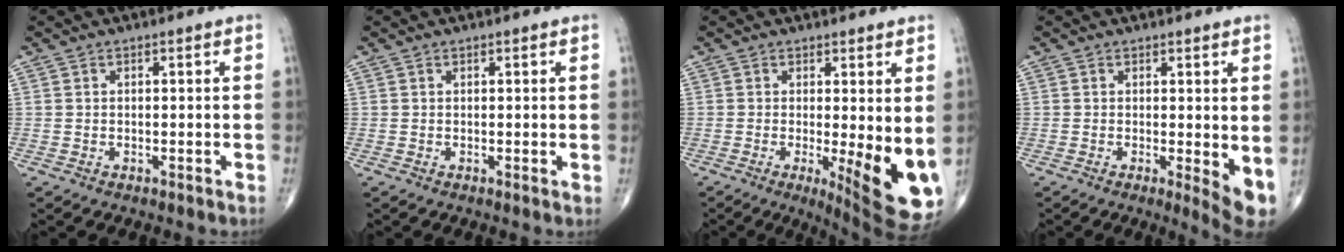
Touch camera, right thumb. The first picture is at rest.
{"total": 0.5, "force": [0.3, 0.1, 0.4], "torque": [-0.008, -0.003, 0.002]}
{"total": 13.0, "force": [-1.1, 4.0, 12.3], "torque": [-0.162, -0.029, -0.005]}
{"total": 5.1, "force": [0.3, 1.5, 4.9], "torque": [-0.065, -0.014, 0.006]}